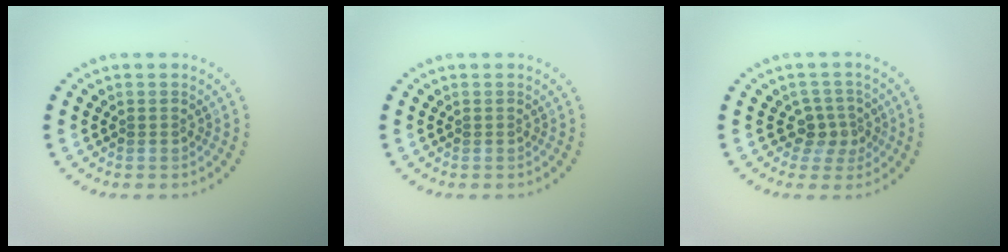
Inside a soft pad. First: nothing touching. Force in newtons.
{"total": 0.0}
{"total": 2.6, "press": 2.0, "slide": 1.6}